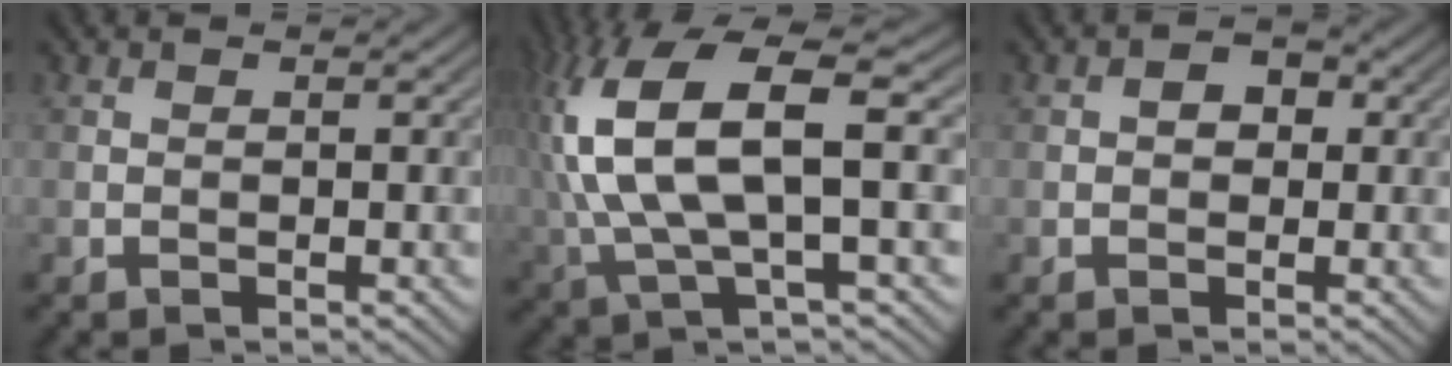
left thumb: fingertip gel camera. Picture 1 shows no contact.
{"total": 13.1, "force": [2.0, 4.4, 12.1], "torque": [-0.285, 0.011, 0.043]}
{"total": 2.4, "force": [0.3, 1.9, 1.4], "torque": [-0.018, -0.002, -0.002]}